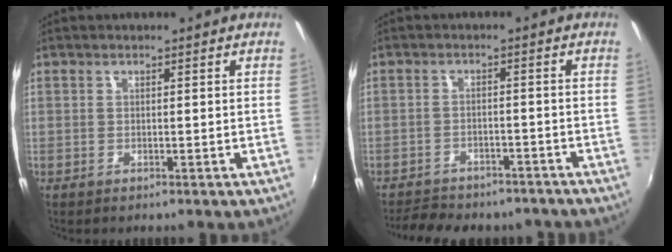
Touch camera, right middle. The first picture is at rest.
{"total": 11.0, "force": [-9.5, 4.0, 3.8], "torque": [-0.096, -0.005, -0.129]}